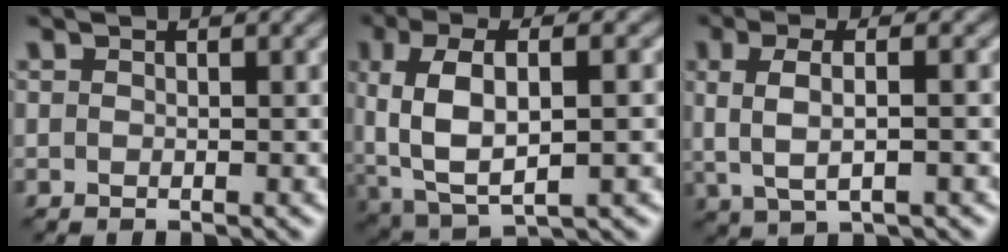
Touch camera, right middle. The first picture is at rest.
{"total": 7.6, "force": [0.4, 3.5, 6.7], "torque": [-0.135, 0.001, 0.007]}
{"total": 3.6, "force": [0.2, 1.3, 3.3], "torque": [-0.069, 0.000, 0.005]}